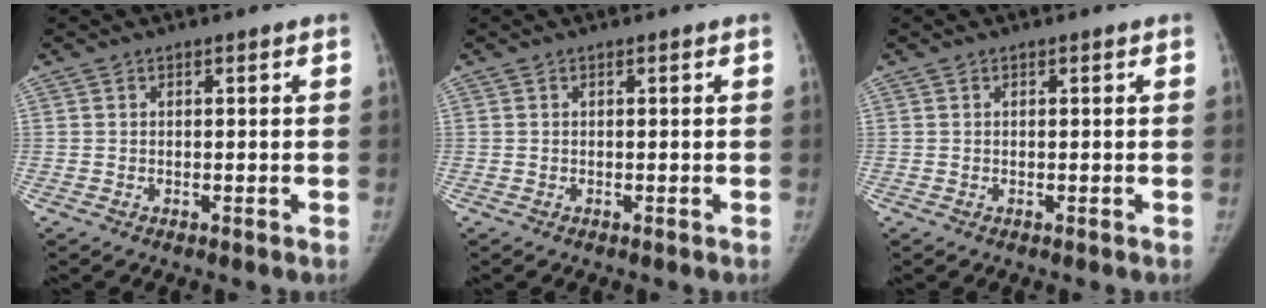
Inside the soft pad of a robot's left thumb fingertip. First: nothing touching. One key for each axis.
{"total": 0.0}
{"total": 0.0}